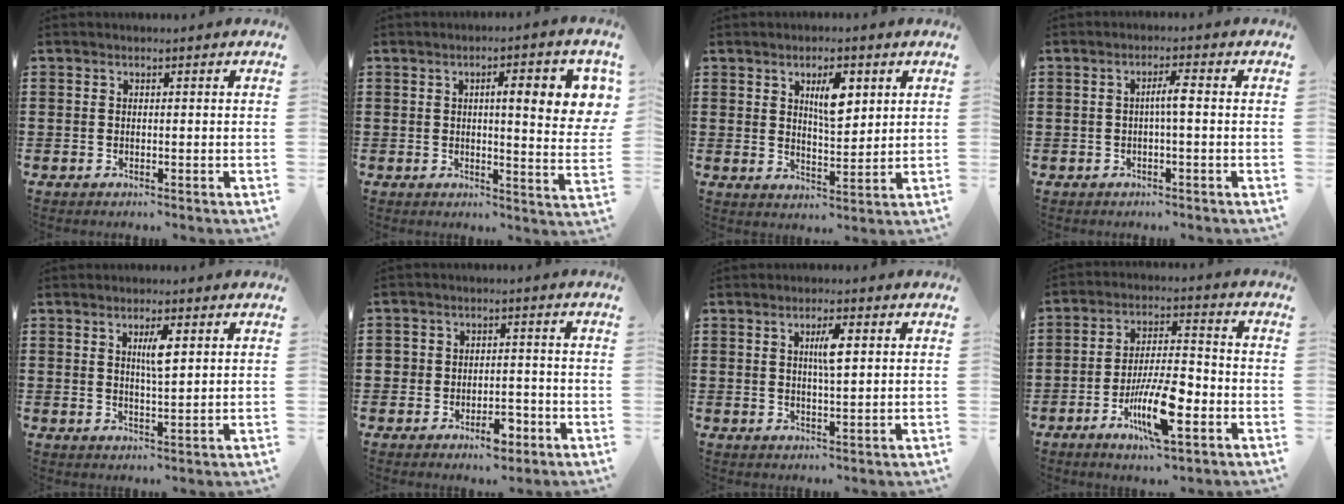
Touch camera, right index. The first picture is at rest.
{"total": 8.0, "force": [2.2, 1.5, 7.6], "torque": [-0.120, -0.004, 0.028]}
{"total": 5.8, "force": [2.4, 2.2, 4.8], "torque": [-0.078, -0.002, 0.035]}
{"total": 2.7, "force": [-0.3, 0.1, 2.7], "torque": [-0.051, 0.001, -0.008]}
{"total": 3.6, "force": [1.2, 0.7, 3.3], "torque": [-0.061, 0.002, 0.016]}
{"total": 4.8, "force": [-2.6, 3.0, 2.7], "torque": [-0.044, 0.014, -0.046]}
{"total": 3.9, "force": [1.0, 0.8, 3.7], "torque": [-0.067, 0.004, 0.010]}
{"total": 11.4, "force": [-4.8, 3.5, 9.7], "torque": [-0.184, 0.006, -0.083]}